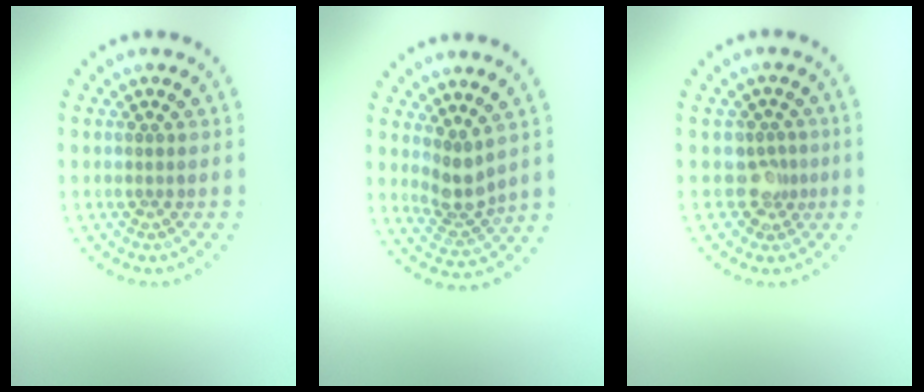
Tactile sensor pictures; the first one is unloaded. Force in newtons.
{"total": 2.6, "press": 2.0, "slide": 1.7}
{"total": 2.1, "press": 1.7, "slide": 1.3}